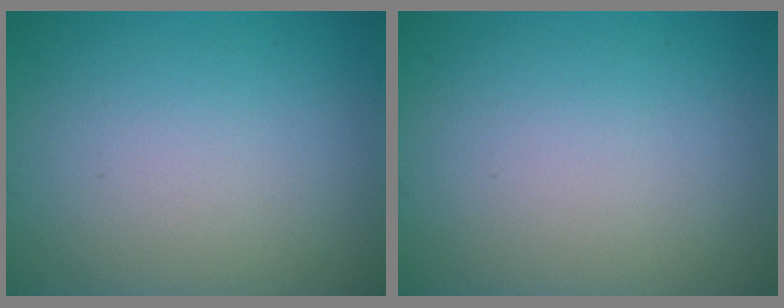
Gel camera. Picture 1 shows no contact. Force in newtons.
{"total": 0.0}